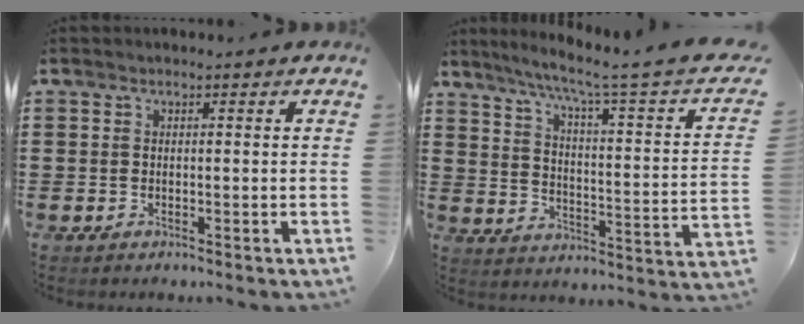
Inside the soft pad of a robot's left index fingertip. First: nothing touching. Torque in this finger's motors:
{"motor_torque": [0.64, -0.77, 0.40, 0.14]}